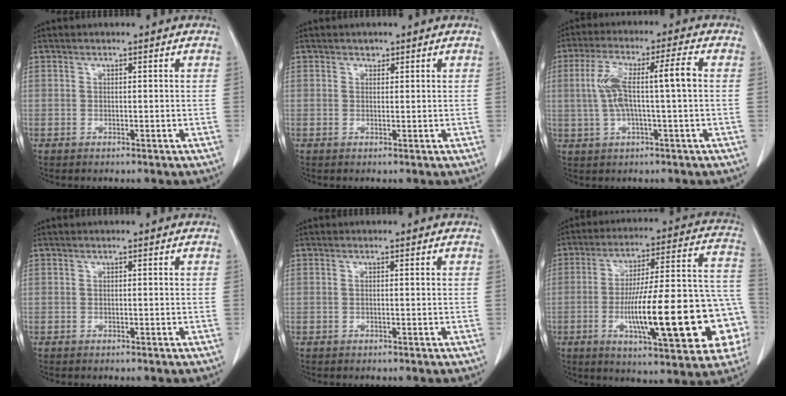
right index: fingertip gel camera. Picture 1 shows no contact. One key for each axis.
{"total": 1.5, "fx": 0.9, "fy": 1.2, "fz": 0.4, "tx": -0.009, "ty": 0.005, "tz": 0.016}
{"total": 10.1, "fx": 0.6, "fy": 1.3, "fz": 10.0, "tx": -0.198, "ty": 0.029, "tz": 0.013}
{"total": 0.0}
{"total": 1.2, "fx": 0.1, "fy": 0.5, "fz": 1.1, "tx": -0.030, "ty": 0.006, "tz": 0.006}
{"total": 26.9, "fx": -6.6, "fy": 5.1, "fz": 25.6, "tx": -0.315, "ty": 0.023, "tz": -0.088}